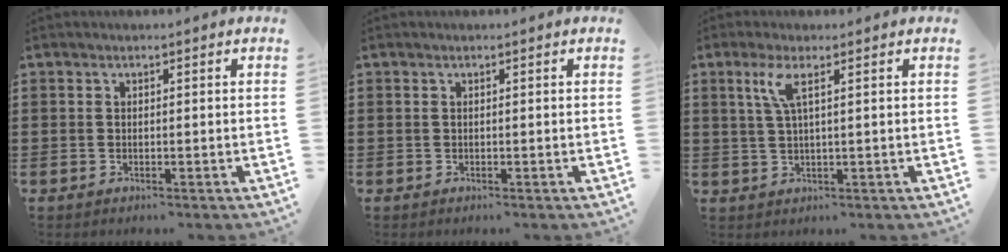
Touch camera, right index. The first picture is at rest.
{"total": 0.0}
{"total": 3.7, "force": [1.5, 0.4, 3.4], "torque": [-0.073, 0.003, 0.022]}